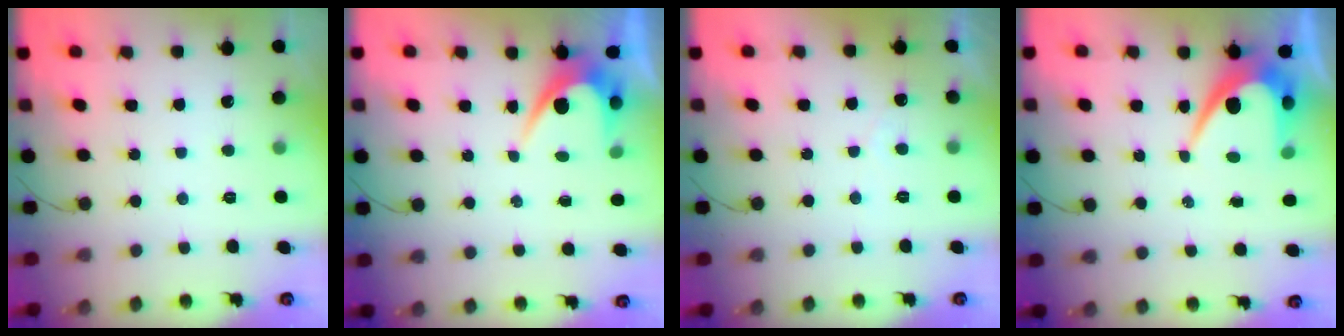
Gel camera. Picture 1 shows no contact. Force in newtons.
{"total": 5.7, "press": 5.7, "slide": 0.3}
{"total": 2.3, "press": 2.3, "slide": 0.1}
{"total": 7.8, "press": 7.8, "slide": 0.4}